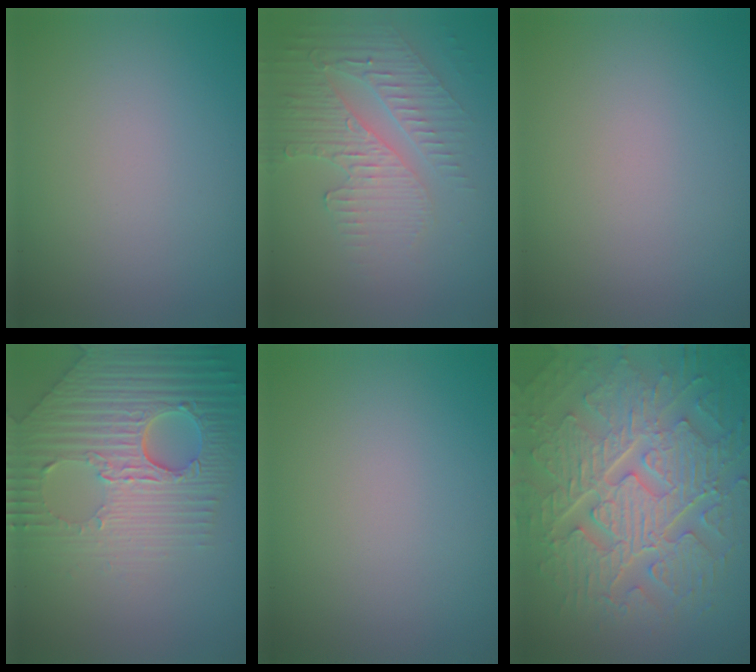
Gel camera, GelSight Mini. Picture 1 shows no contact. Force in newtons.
{"total": 3.7, "press": 3.5, "slide": 1.4}
{"total": 0.0}
{"total": 9.0, "press": 6.2, "slide": 6.6}
{"total": 0.0}
{"total": 10.4, "press": 7.0, "slide": 7.7}